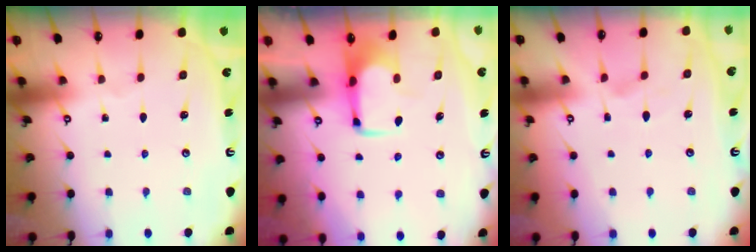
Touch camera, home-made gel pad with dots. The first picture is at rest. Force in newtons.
{"total": 2.0, "press": 2.0, "slide": 0.4}
{"total": 2.4, "press": 2.1, "slide": 1.1}